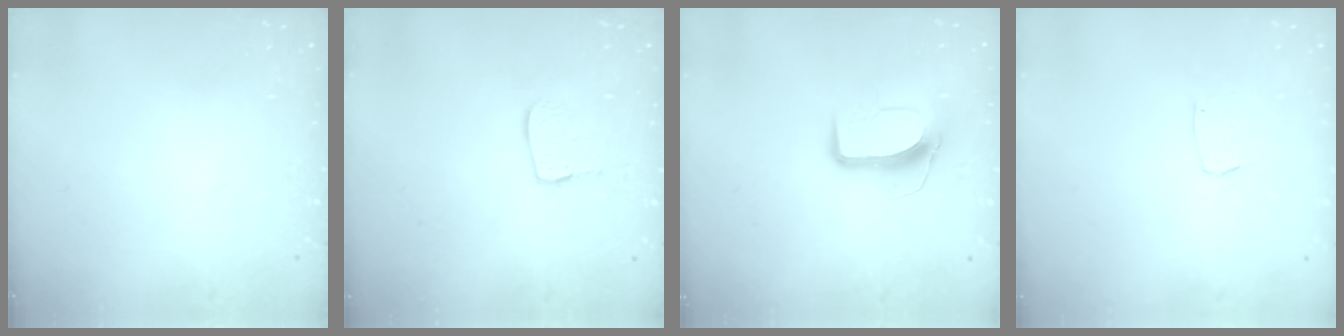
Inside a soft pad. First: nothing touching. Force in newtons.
{"total": 8.2, "press": 8.2, "slide": 0.7}
{"total": 9.9, "press": 9.9, "slide": 0.3}
{"total": 3.6, "press": 3.6, "slide": 0.3}